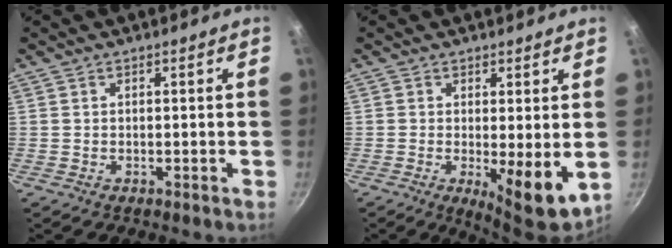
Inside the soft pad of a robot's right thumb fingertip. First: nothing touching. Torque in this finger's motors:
{"motor_torque": [1.71, 1.51, 1.51, -0.20, 0.32]}